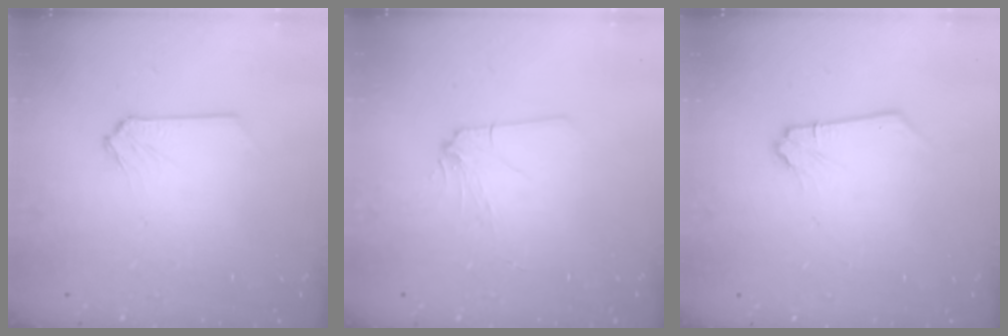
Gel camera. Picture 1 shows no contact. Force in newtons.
{"total": 2.5, "press": 2.5, "slide": 0.2}
{"total": 0.0}